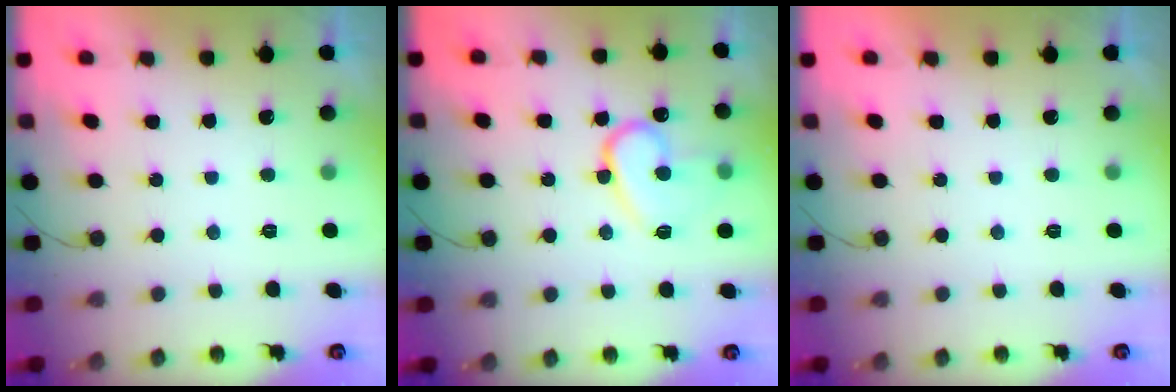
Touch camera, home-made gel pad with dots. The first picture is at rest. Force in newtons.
{"total": 13.7, "press": 13.6, "slide": 1.4}
{"total": 1.7, "press": 1.7, "slide": 0.0}